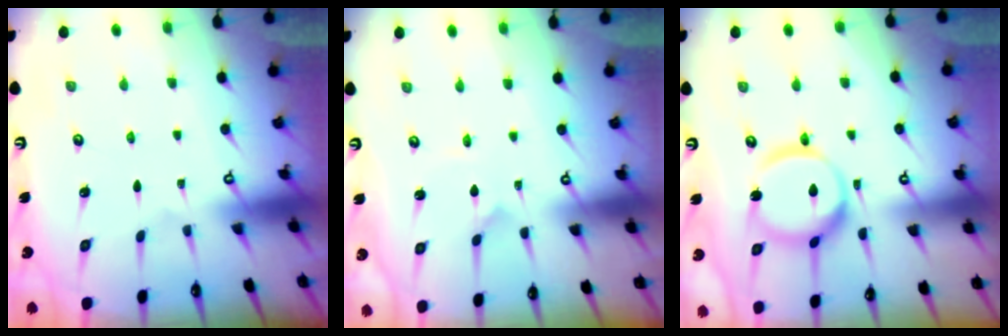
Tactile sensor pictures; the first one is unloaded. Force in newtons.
{"total": 0.6, "press": 0.5, "slide": 0.1}
{"total": 14.5, "press": 14.5, "slide": 1.5}